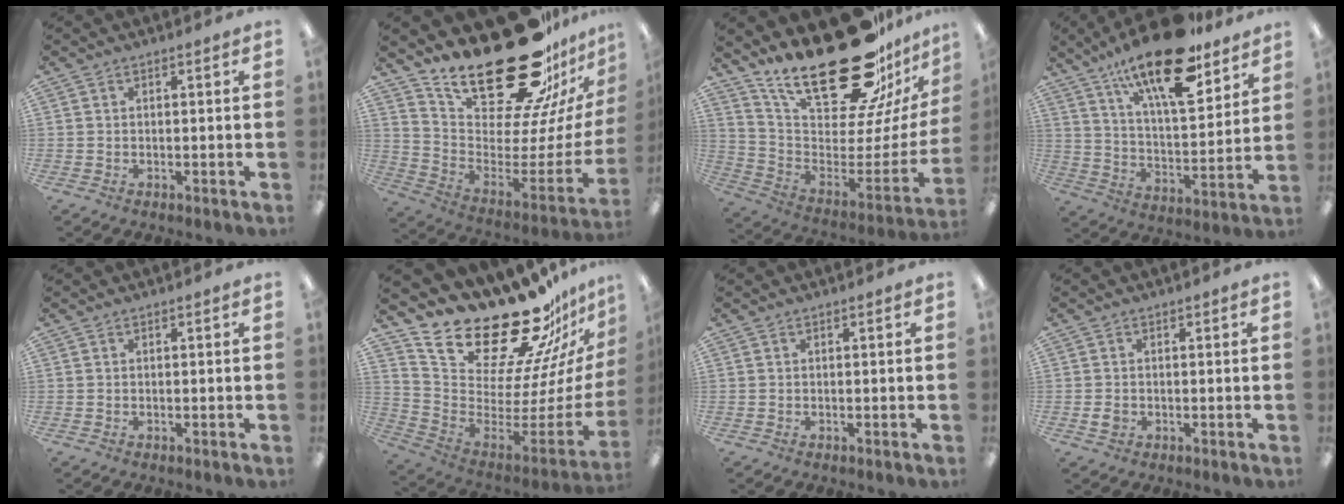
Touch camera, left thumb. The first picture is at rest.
{"total": 30.5, "force": [22.7, 11.6, 16.7], "torque": [-0.250, -0.161, 0.418]}
{"total": 30.5, "force": [21.6, 10.7, 18.8], "torque": [-0.284, -0.150, 0.391]}
{"total": 21.3, "force": [15.3, 7.1, 13.0], "torque": [-0.214, -0.092, 0.256]}
{"total": 0.0}
{"total": 25.8, "force": [22.4, 8.3, 9.9], "torque": [-0.158, -0.186, 0.401]}
{"total": 0.0}
{"total": 2.0, "force": [-0.4, 1.7, 0.9], "torque": [-0.015, 0.003, -0.006]}